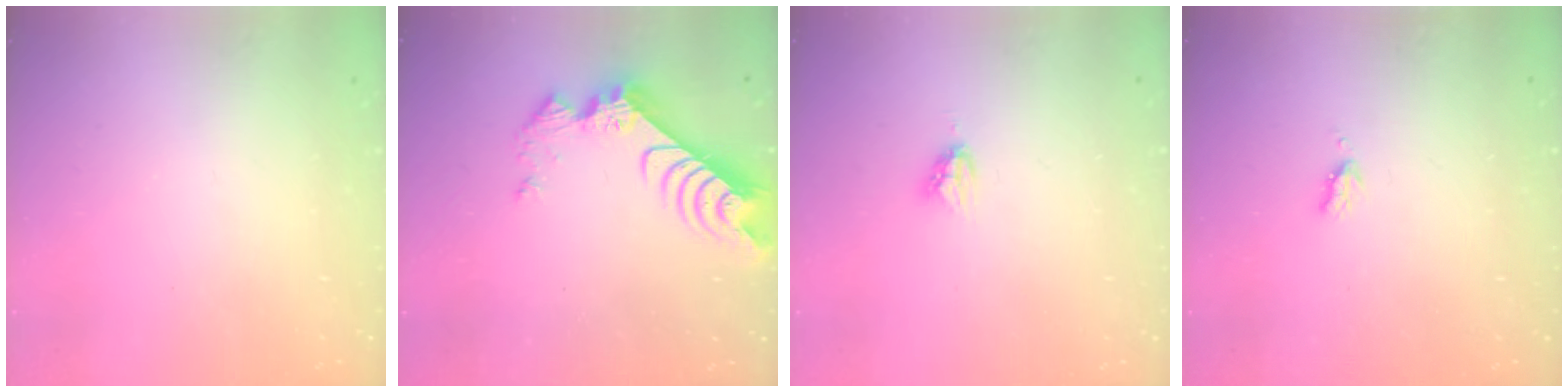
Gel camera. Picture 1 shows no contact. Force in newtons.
{"total": 9.5, "press": 9.5, "slide": 0.8}
{"total": 3.4, "press": 3.4, "slide": 0.4}
{"total": 3.3, "press": 3.3, "slide": 0.6}